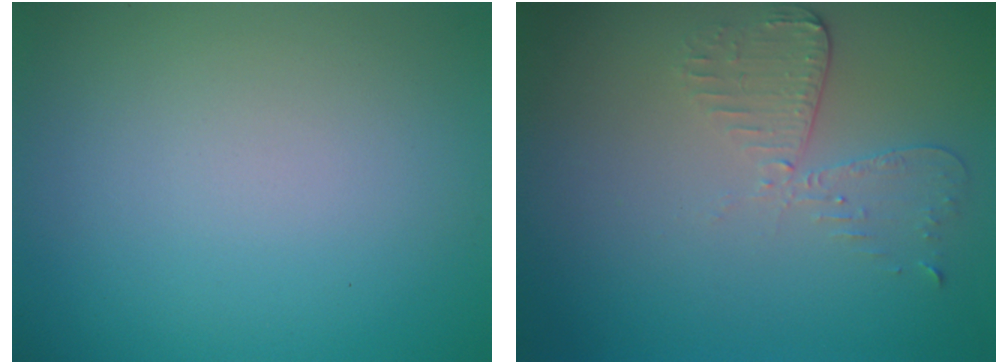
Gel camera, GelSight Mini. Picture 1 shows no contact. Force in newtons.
{"total": 2.7, "press": 2.4, "slide": 1.2}